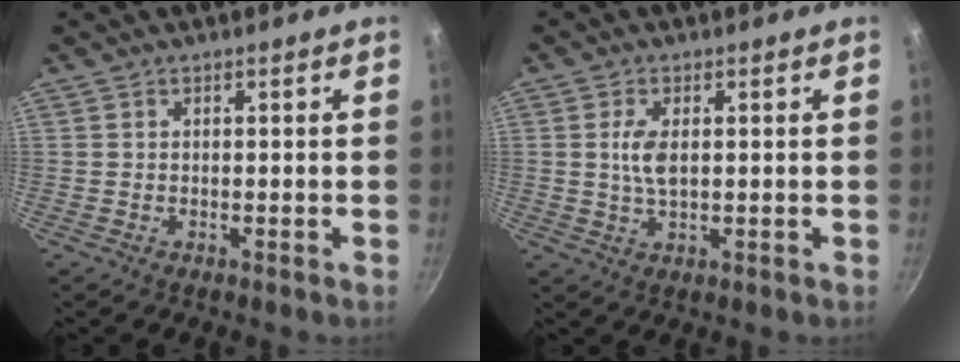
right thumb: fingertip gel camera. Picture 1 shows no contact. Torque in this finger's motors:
{"motor_torque": [0.36, 0.34, 0.51, 0.04, 0.03]}